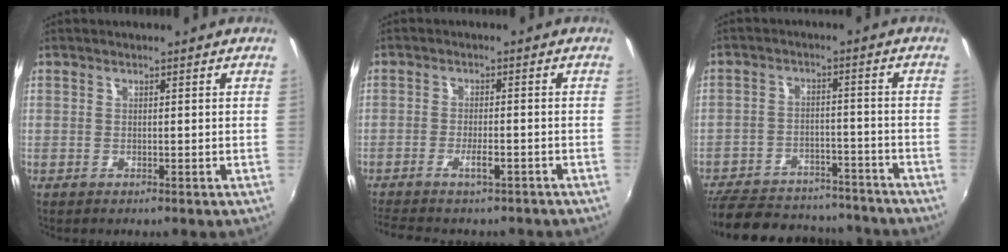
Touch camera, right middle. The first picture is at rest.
{"total": 6.2, "force": [-4.8, 1.6, 3.5], "torque": [-0.082, -0.011, -0.083]}
{"total": 21.7, "force": [-18.1, 9.0, 8.0], "torque": [-0.185, 0.021, -0.237]}